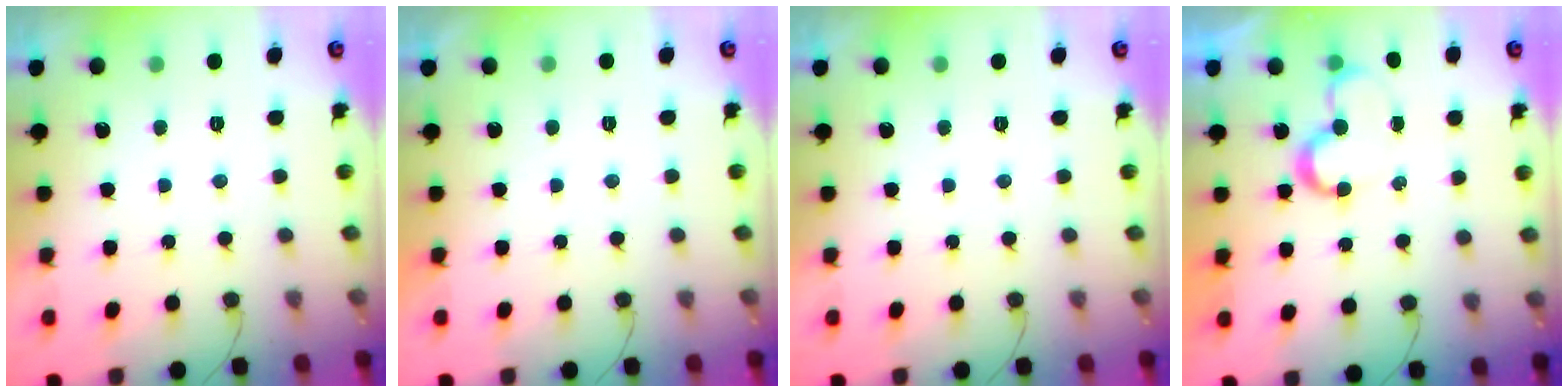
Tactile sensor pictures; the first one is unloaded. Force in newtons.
{"total": 1.7, "press": 1.7, "slide": 0.1}
{"total": 0.0}
{"total": 7.2, "press": 7.1, "slide": 0.6}